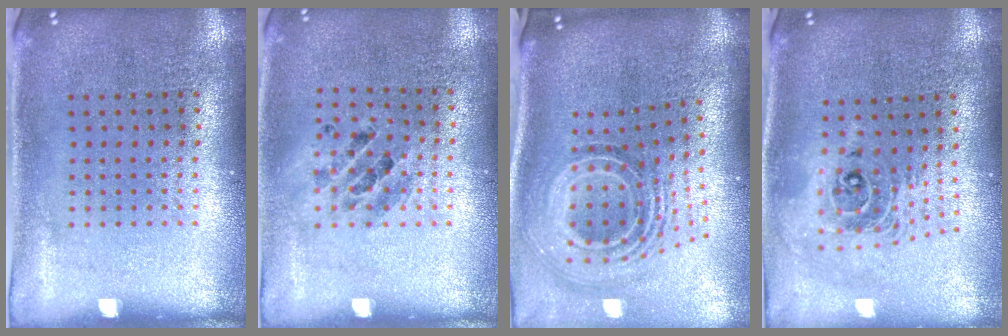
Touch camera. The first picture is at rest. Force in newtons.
{"total": 1.1, "press": 1.0, "slide": 0.2}
{"total": 2.3, "press": 1.5, "slide": 1.7}
{"total": 2.0, "press": 1.6, "slide": 1.3}